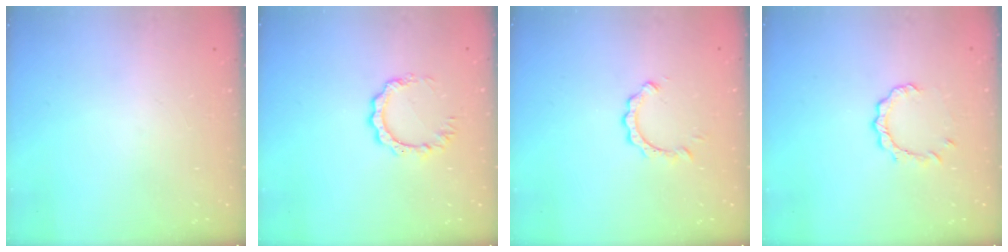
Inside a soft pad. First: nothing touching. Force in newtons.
{"total": 6.1, "press": 6.1, "slide": 0.4}
{"total": 2.8, "press": 2.7, "slide": 0.3}
{"total": 3.8, "press": 3.8, "slide": 0.2}